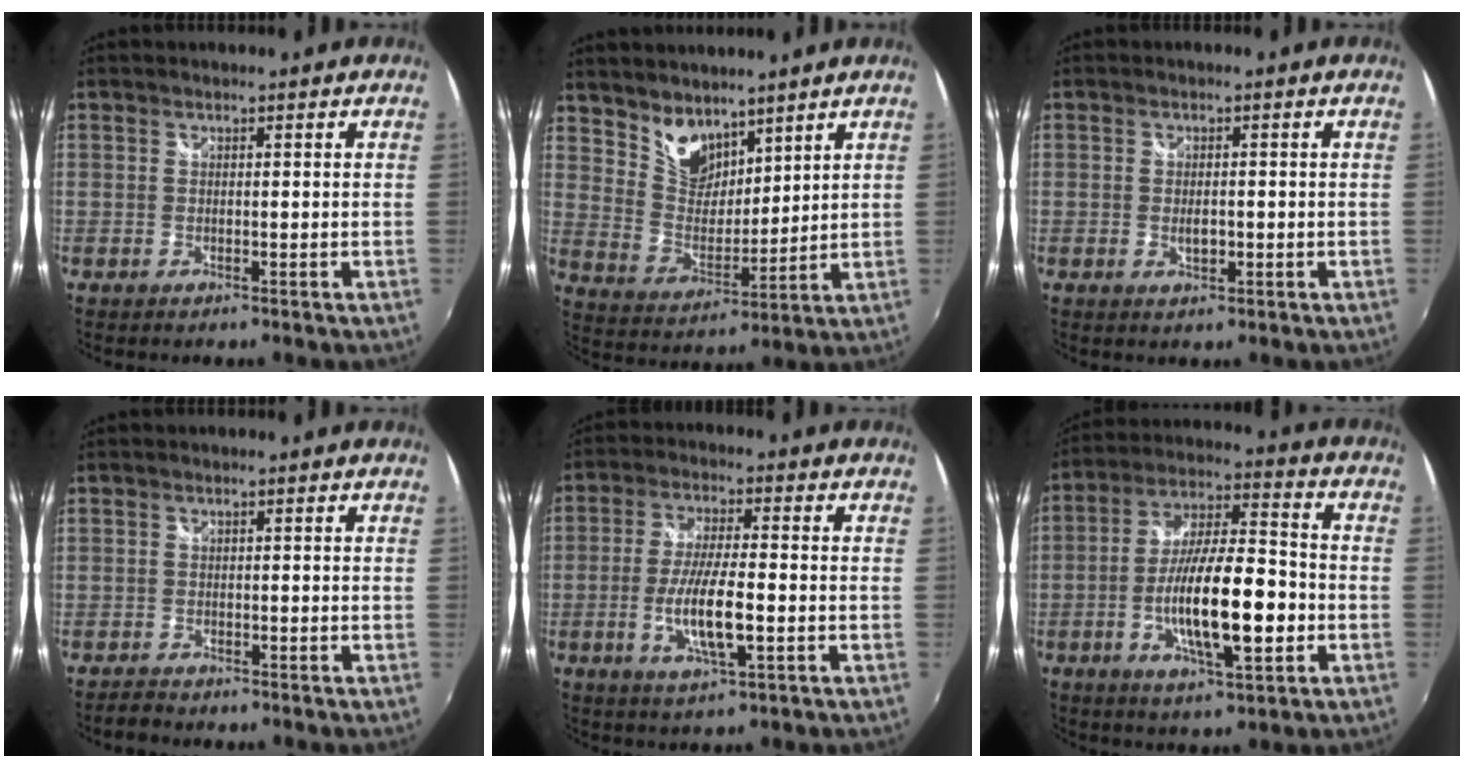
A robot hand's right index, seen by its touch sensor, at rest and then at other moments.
{"total": 9.3, "force": [7.1, 5.1, 3.1], "torque": [-0.050, 0.004, 0.143]}
{"total": 2.3, "force": [-0.4, 1.2, 1.9], "torque": [-0.031, -0.002, -0.007]}
{"total": 0.6, "force": [-0.2, 0.5, 0.1], "torque": [-0.002, -0.002, -0.004]}
{"total": 9.7, "force": [-2.6, 2.0, 9.1], "torque": [-0.178, -0.010, -0.047]}
{"total": 16.2, "force": [-4.1, 4.2, 15.1], "torque": [-0.273, 0.001, -0.069]}